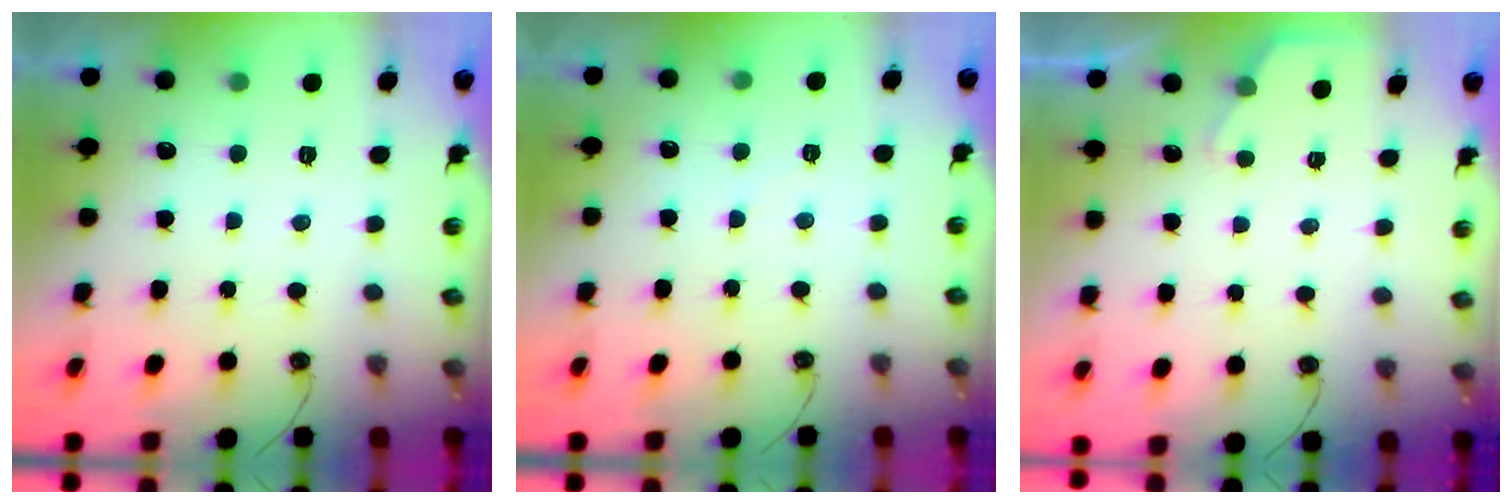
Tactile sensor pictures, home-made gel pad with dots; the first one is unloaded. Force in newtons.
{"total": 2.8, "press": 2.8, "slide": 0.5}
{"total": 2.3, "press": 2.3, "slide": 0.3}